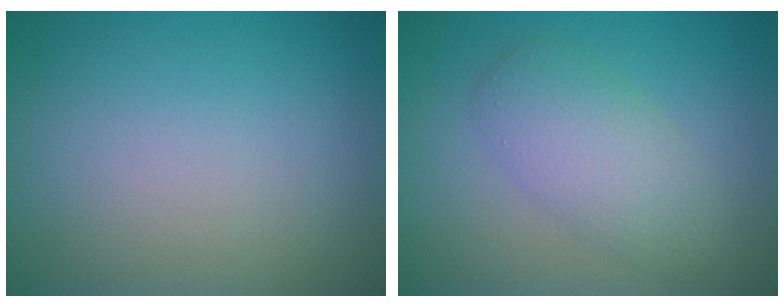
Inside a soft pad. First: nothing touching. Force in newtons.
{"total": 3.9, "press": 3.9, "slide": 0.1}